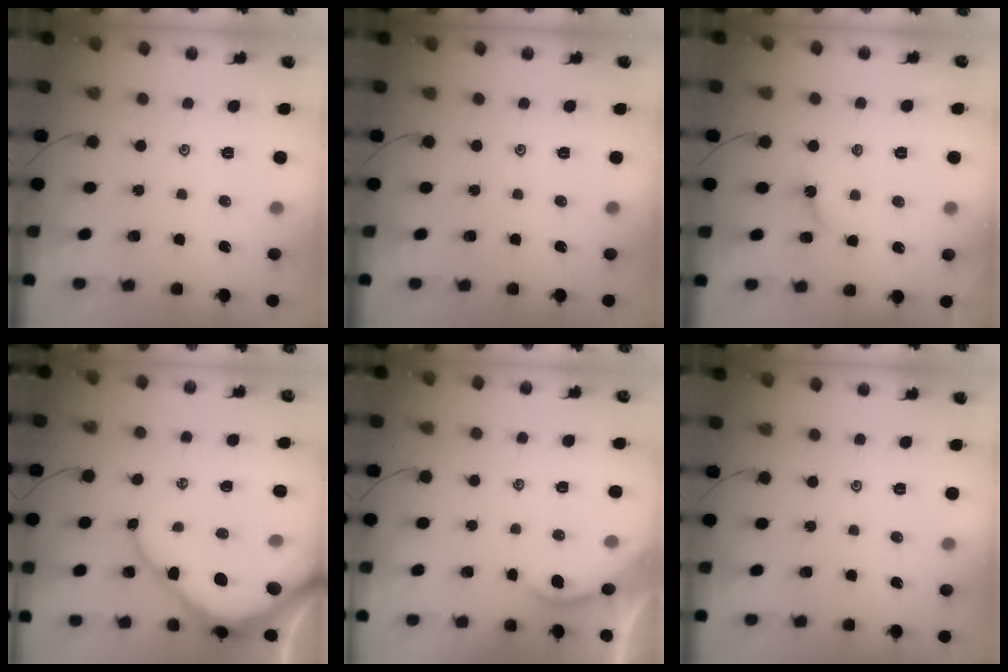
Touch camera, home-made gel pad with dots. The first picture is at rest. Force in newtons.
{"total": 0.0}
{"total": 2.6, "press": 2.6, "slide": 0.3}
{"total": 10.2, "press": 10.1, "slide": 1.1}
{"total": 1.3, "press": 1.3, "slide": 0.3}
{"total": 0.0}